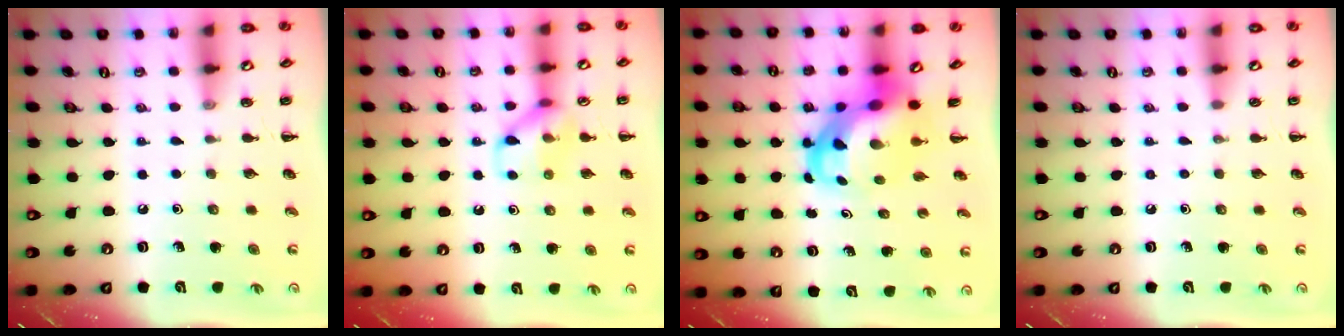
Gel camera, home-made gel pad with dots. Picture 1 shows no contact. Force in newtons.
{"total": 9.5, "press": 9.5, "slide": 0.2}
{"total": 7.8, "press": 7.6, "slide": 2.0}
{"total": 0.0}